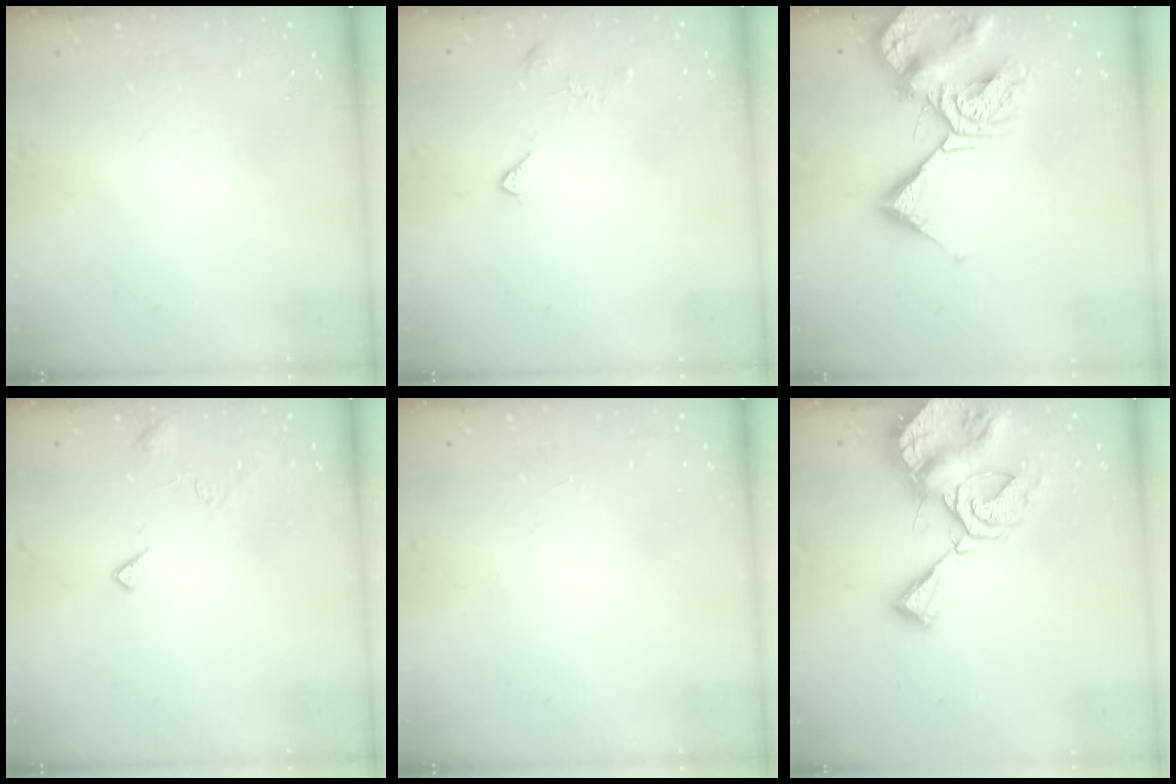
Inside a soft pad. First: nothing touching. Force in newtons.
{"total": 2.1, "press": 2.0, "slide": 0.4}
{"total": 13.2, "press": 13.1, "slide": 1.5}
{"total": 5.1, "press": 5.0, "slide": 0.4}
{"total": 0.0}
{"total": 11.0, "press": 10.9, "slide": 1.4}